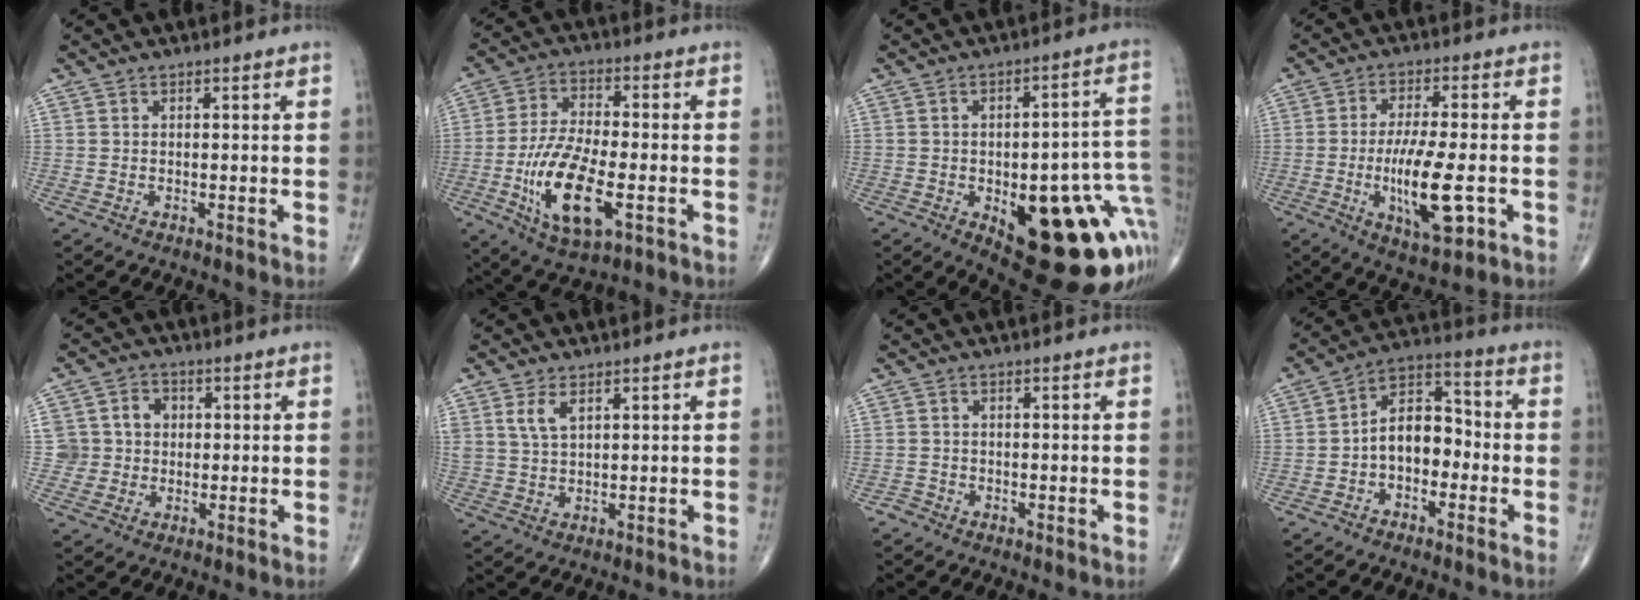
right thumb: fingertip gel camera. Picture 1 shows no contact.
{"total": 15.1, "force": [-4.5, 6.1, 13.0], "torque": [-0.249, 0.005, -0.077]}
{"total": 25.5, "force": [-6.7, 9.9, 22.5], "torque": [-0.220, 0.024, -0.060]}
{"total": 12.6, "force": [-3.1, 3.8, 11.6], "torque": [-0.207, -0.005, -0.047]}
{"total": 6.7, "force": [0.6, 6.5, 1.5], "torque": [0.009, 0.011, 0.007]}
{"total": 4.1, "force": [2.1, 2.0, 2.9], "torque": [-0.057, -0.007, 0.047]}
{"total": 1.1, "force": [-0.8, 0.8, -0.1], "torque": [0.009, 0.003, -0.023]}
{"total": 9.5, "force": [-2.1, 6.2, 6.9], "torque": [-0.087, 0.041, -0.052]}